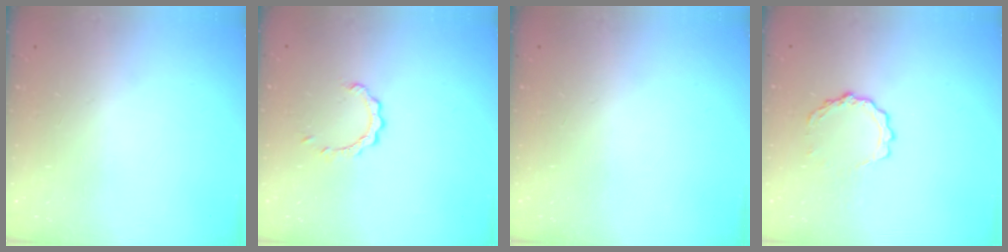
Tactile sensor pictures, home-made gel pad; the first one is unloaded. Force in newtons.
{"total": 2.4, "press": 2.4, "slide": 0.2}
{"total": 0.0}
{"total": 6.8, "press": 6.8, "slide": 0.4}